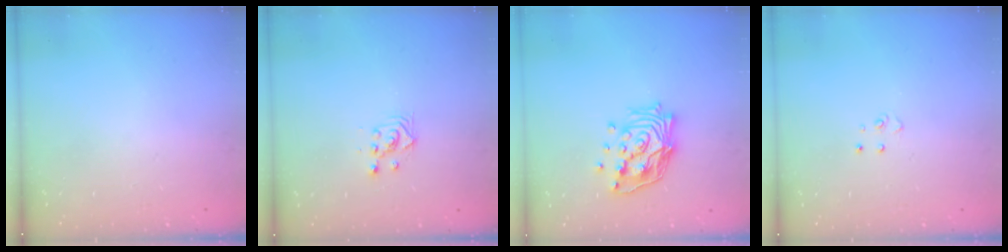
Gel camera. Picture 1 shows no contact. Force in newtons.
{"total": 2.3, "press": 2.3, "slide": 0.1}
{"total": 16.0, "press": 15.8, "slide": 2.3}
{"total": 4.0, "press": 3.9, "slide": 0.4}